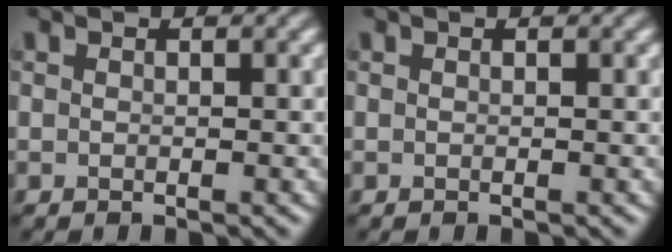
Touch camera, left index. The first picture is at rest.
{"total": 0.0}